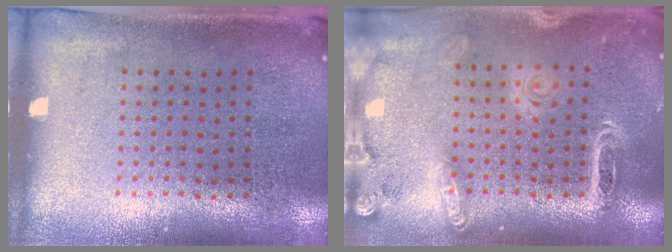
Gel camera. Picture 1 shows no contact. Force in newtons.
{"total": 1.9, "press": 1.8, "slide": 0.7}